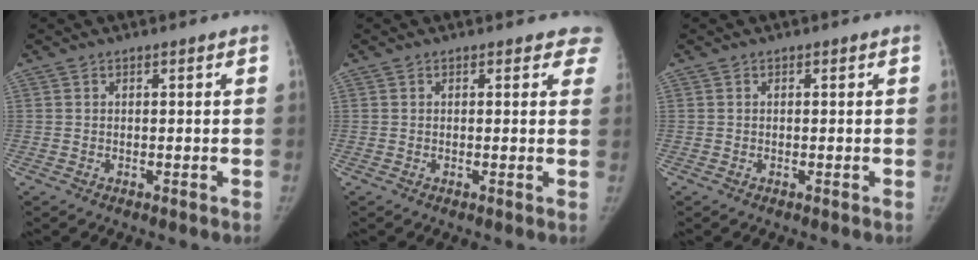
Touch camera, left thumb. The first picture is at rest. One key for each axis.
{"total": 3.3, "fx": 2.8, "fy": 1.7, "fz": 0.7, "tx": 0.029, "ty": -0.010, "tz": 0.008}
{"total": 0.0}